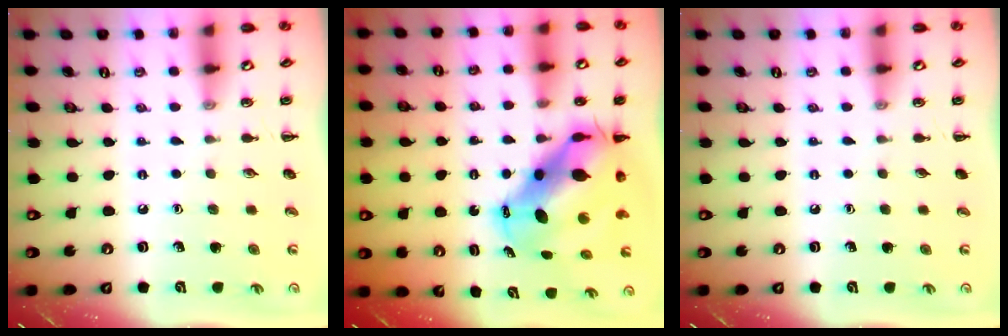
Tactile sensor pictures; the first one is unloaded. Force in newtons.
{"total": 12.7, "press": 12.4, "slide": 2.9}
{"total": 0.0}